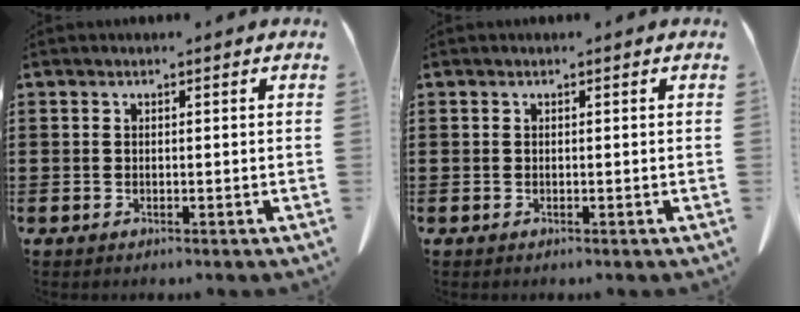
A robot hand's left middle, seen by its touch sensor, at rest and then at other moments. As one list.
[{"total": 0.0}]